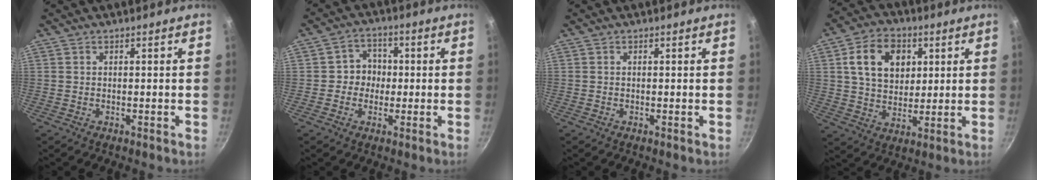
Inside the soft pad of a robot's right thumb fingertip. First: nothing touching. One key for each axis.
{"total": 5.2, "fx": -0.4, "fy": 4.9, "fz": 1.7, "tx": 0.016, "ty": 0.013, "tz": -0.017}
{"total": 0.0}
{"total": 12.7, "fx": 3.7, "fy": 9.4, "fz": 7.7, "tx": -0.104, "ty": -0.002, "tz": 0.059}